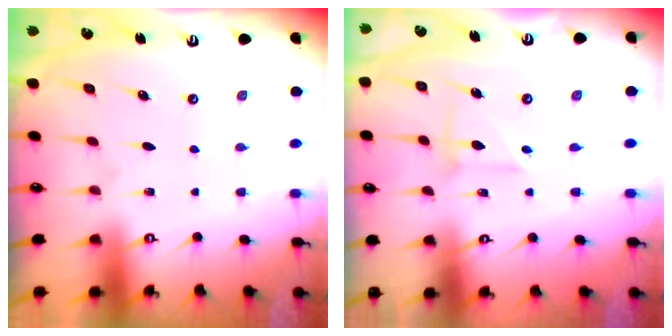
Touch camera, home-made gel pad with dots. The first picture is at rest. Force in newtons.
{"total": 3.2, "press": 3.2, "slide": 0.2}